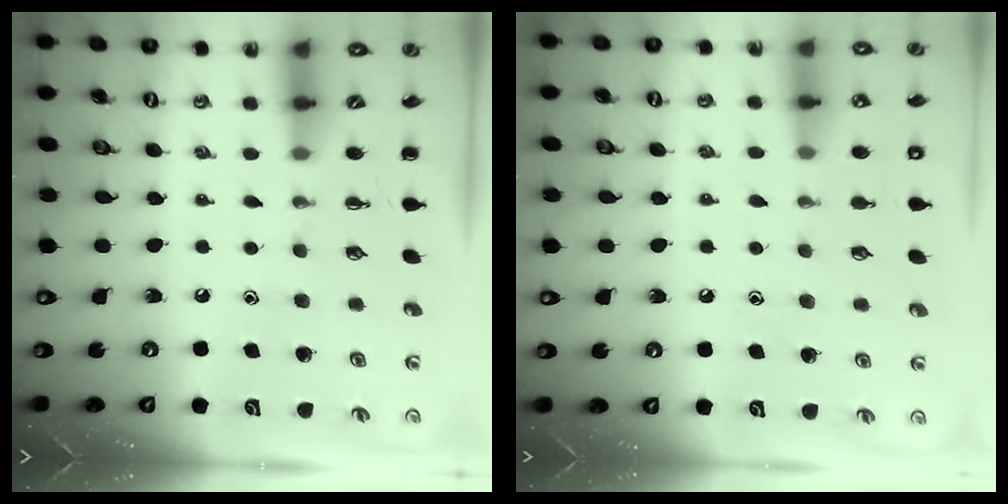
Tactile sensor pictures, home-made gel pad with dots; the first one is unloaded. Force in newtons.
{"total": 8.3, "press": 8.0, "slide": 2.3}